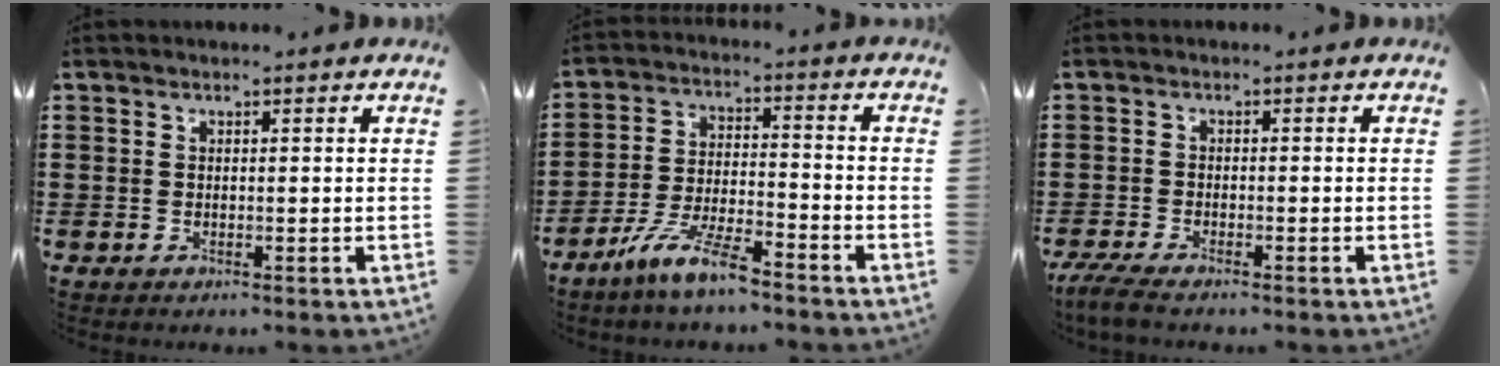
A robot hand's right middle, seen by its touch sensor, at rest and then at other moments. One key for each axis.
{"total": 8.2, "fx": -6.8, "fy": 0.9, "fz": 4.5, "tx": -0.102, "ty": -0.006, "tz": -0.133}
{"total": 3.2, "fx": -2.9, "fy": 0.3, "fz": 1.4, "tx": -0.043, "ty": -0.011, "tz": -0.063}